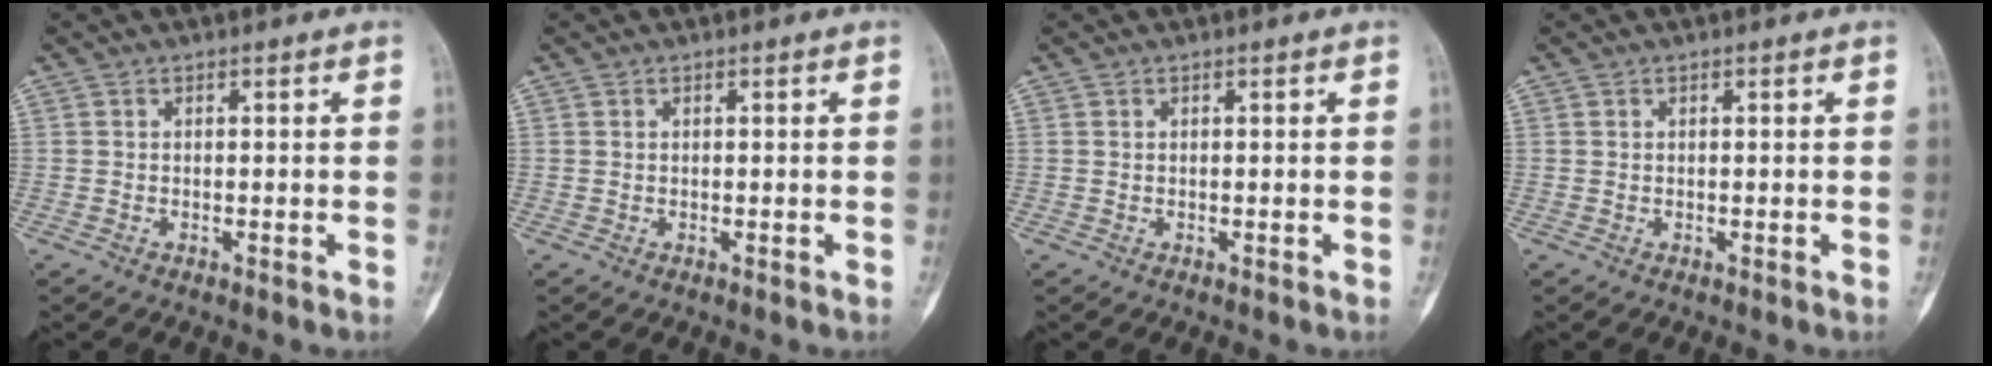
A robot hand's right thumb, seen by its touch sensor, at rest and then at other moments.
{"total": 0.0}
{"total": 0.0}
{"total": 0.0}